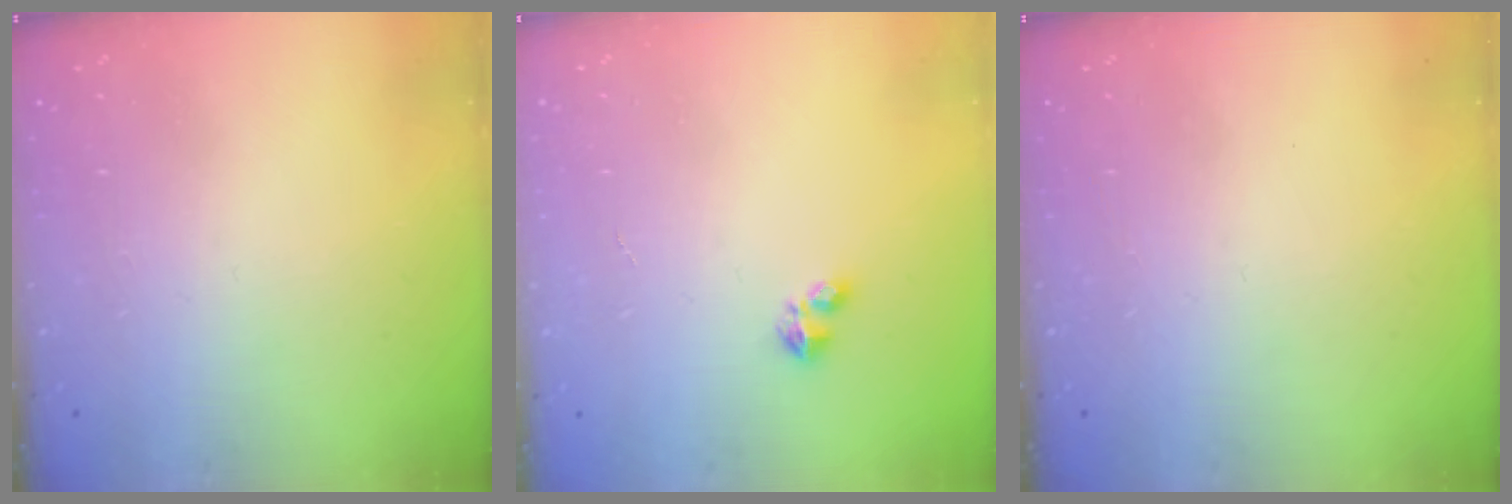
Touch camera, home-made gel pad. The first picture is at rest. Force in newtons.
{"total": 2.4, "press": 2.4, "slide": 0.5}
{"total": 0.0}